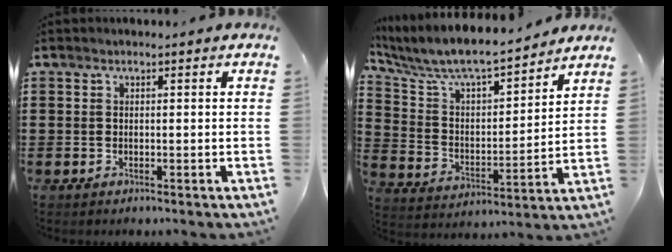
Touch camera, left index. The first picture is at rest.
{"total": 7.4, "force": [6.7, 1.1, 2.9], "torque": [-0.088, -0.050, 0.110]}